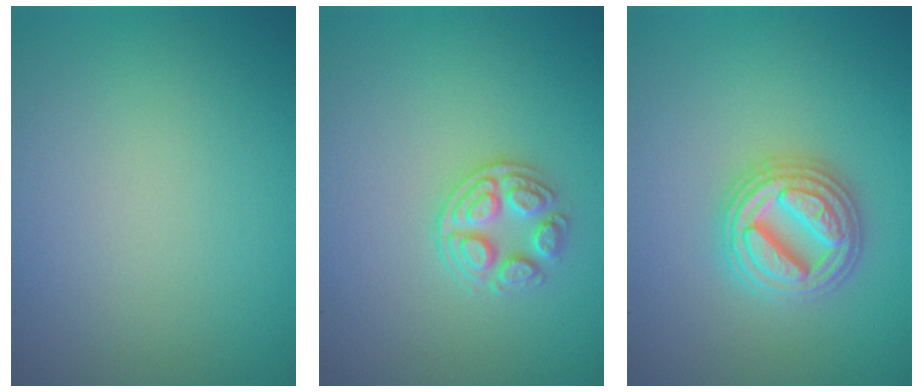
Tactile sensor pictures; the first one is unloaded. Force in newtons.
{"total": 2.9, "press": 2.6, "slide": 1.3}
{"total": 4.9, "press": 4.9, "slide": 0.7}